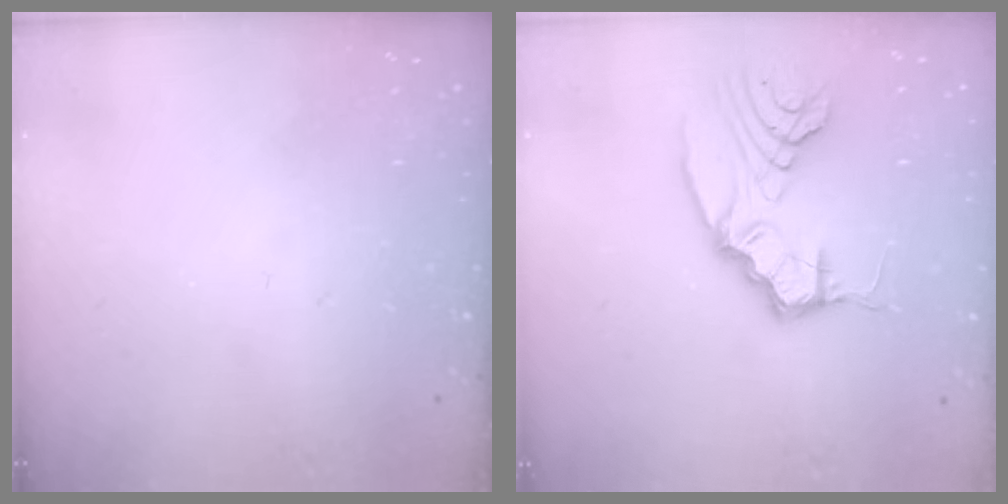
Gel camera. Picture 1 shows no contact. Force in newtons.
{"total": 10.0, "press": 9.9, "slide": 1.3}